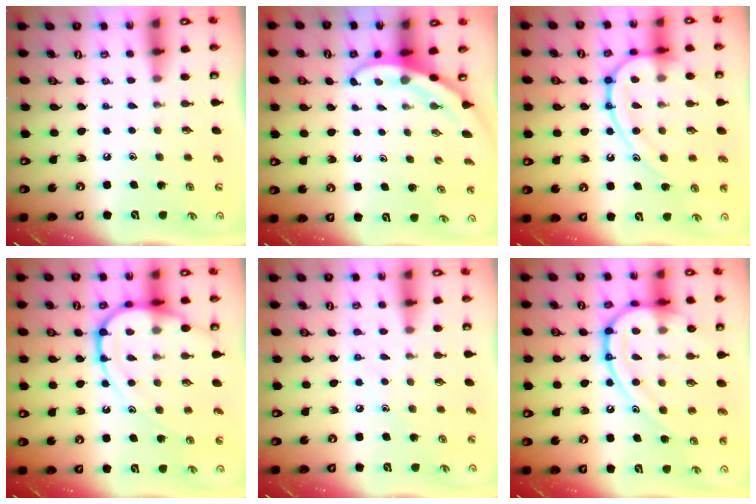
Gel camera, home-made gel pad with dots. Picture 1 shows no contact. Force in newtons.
{"total": 3.1, "press": 3.1, "slide": 0.2}
{"total": 16.4, "press": 16.3, "slide": 1.6}
{"total": 13.5, "press": 13.4, "slide": 1.2}
{"total": 4.6, "press": 4.6, "slide": 0.5}
{"total": 18.5, "press": 18.5, "slide": 1.2}